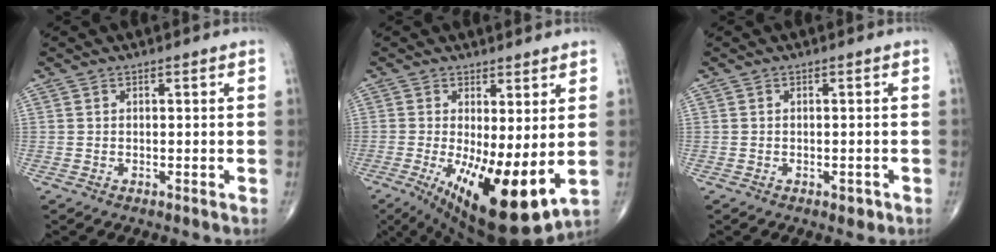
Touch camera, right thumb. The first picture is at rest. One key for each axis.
{"total": 15.3, "fx": -2.1, "fy": 5.1, "fz": 14.3, "tx": -0.236, "ty": -0.034, "tz": -0.013}
{"total": 1.5, "fx": -0.8, "fy": 0.8, "fz": 1.0, "tx": -0.008, "ty": 0.003, "tz": -0.009}